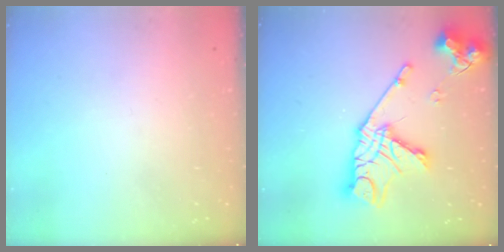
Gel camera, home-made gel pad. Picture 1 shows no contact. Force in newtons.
{"total": 19.3, "press": 19.3, "slide": 1.7}